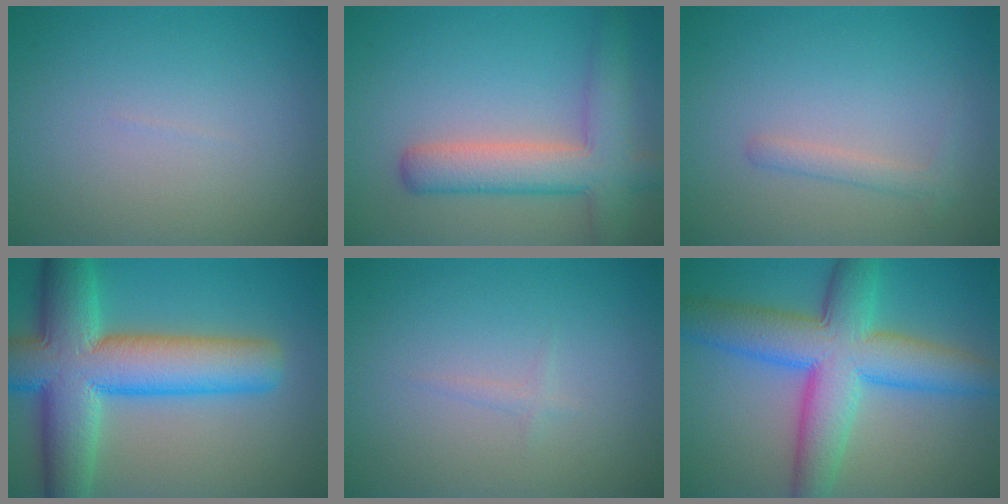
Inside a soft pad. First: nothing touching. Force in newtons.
{"total": 6.0, "press": 6.0, "slide": 0.5}
{"total": 1.3, "press": 1.3, "slide": 0.1}
{"total": 12.2, "press": 12.2, "slide": 0.6}
{"total": 0.7, "press": 0.6, "slide": 0.1}
{"total": 9.8, "press": 9.8, "slide": 0.3}